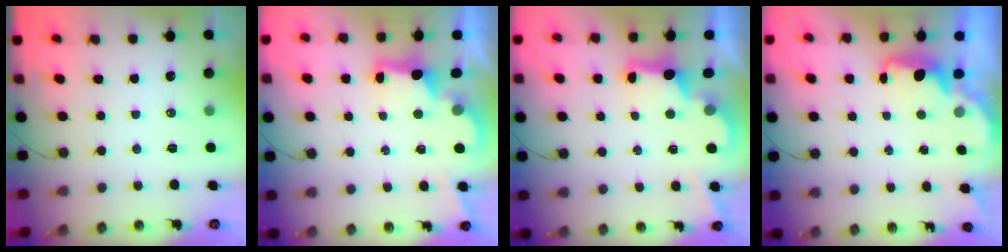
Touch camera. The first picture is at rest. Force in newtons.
{"total": 2.9, "press": 2.8, "slide": 0.9}
{"total": 2.8, "press": 2.7, "slide": 0.9}
{"total": 1.8, "press": 1.6, "slide": 0.7}